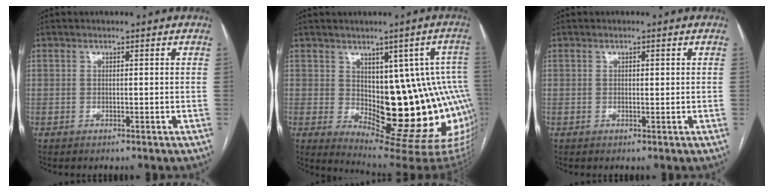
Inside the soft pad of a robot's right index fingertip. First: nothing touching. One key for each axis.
{"total": 19.3, "fx": -1.2, "fy": 7.5, "fz": 17.8, "tx": -0.148, "ty": 0.021, "tz": 0.010}
{"total": 0.8, "fx": 0.2, "fy": 0.3, "fz": 0.7, "tx": -0.007, "ty": 0.001, "tz": 0.003}